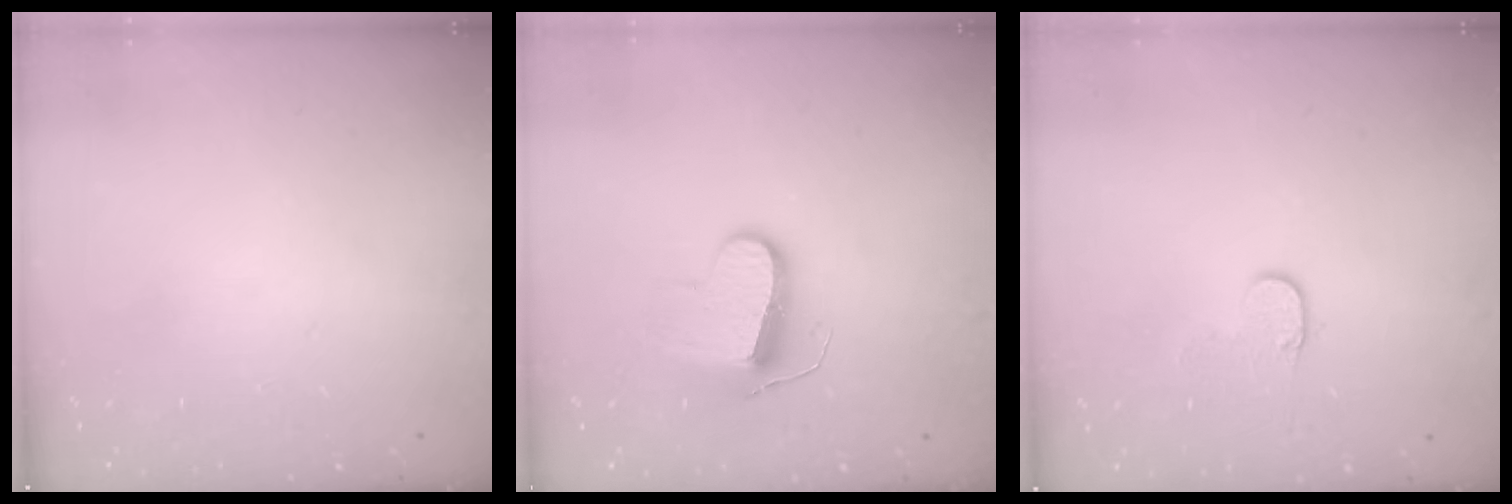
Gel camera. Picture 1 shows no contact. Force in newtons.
{"total": 10.6, "press": 10.6, "slide": 0.2}
{"total": 5.1, "press": 5.1, "slide": 0.5}